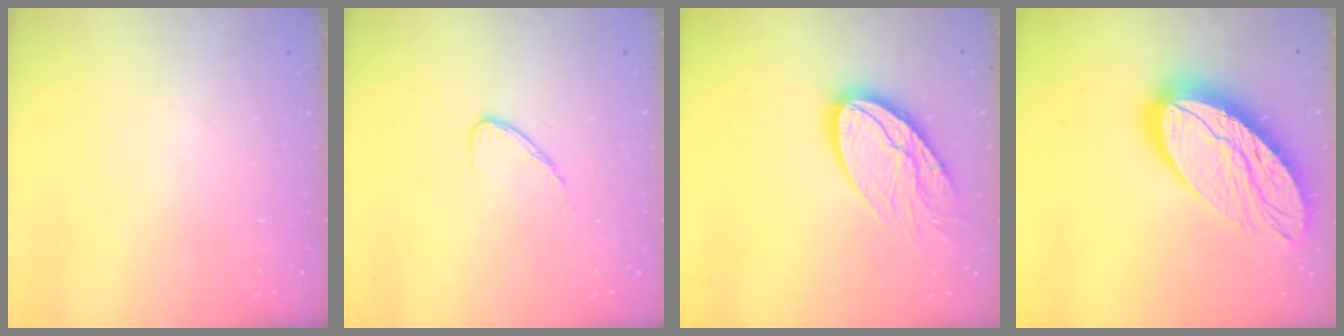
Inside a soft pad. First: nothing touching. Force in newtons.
{"total": 6.6, "press": 6.6, "slide": 0.5}
{"total": 15.6, "press": 15.5, "slide": 1.7}
{"total": 22.8, "press": 22.7, "slide": 1.6}